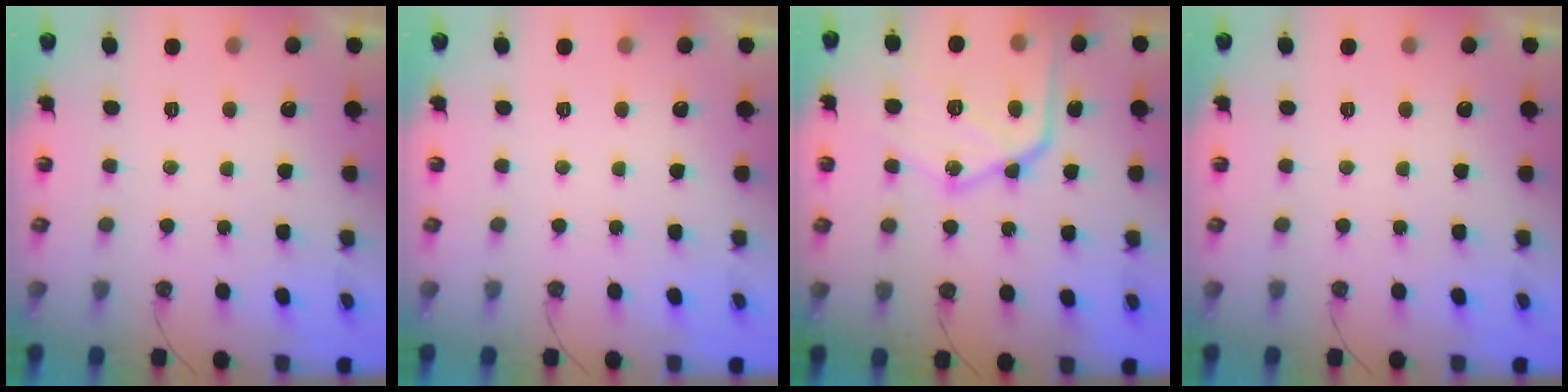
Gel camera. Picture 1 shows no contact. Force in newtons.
{"total": 0.0}
{"total": 21.5, "press": 21.4, "slide": 1.5}
{"total": 0.0}